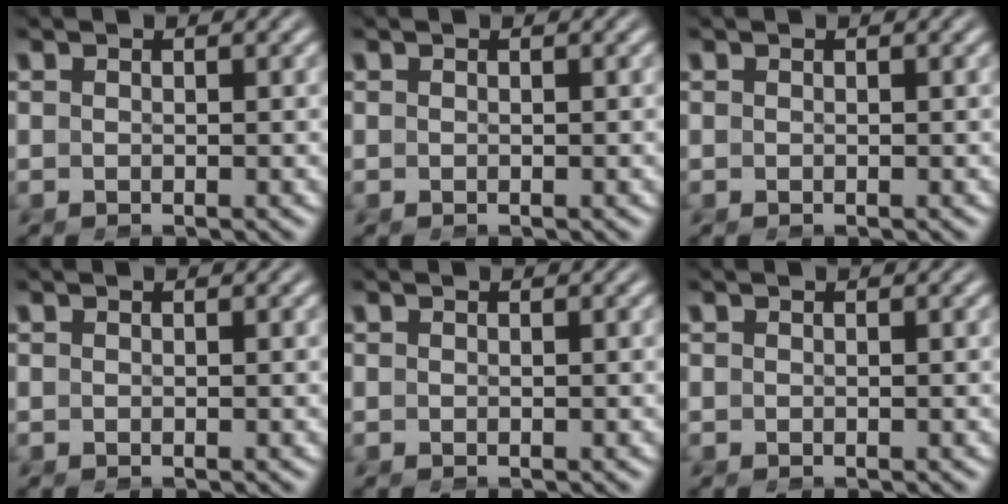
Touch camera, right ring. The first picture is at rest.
{"total": 0.0}
{"total": 0.0}
{"total": 0.0}
{"total": 0.0}
{"total": 0.0}